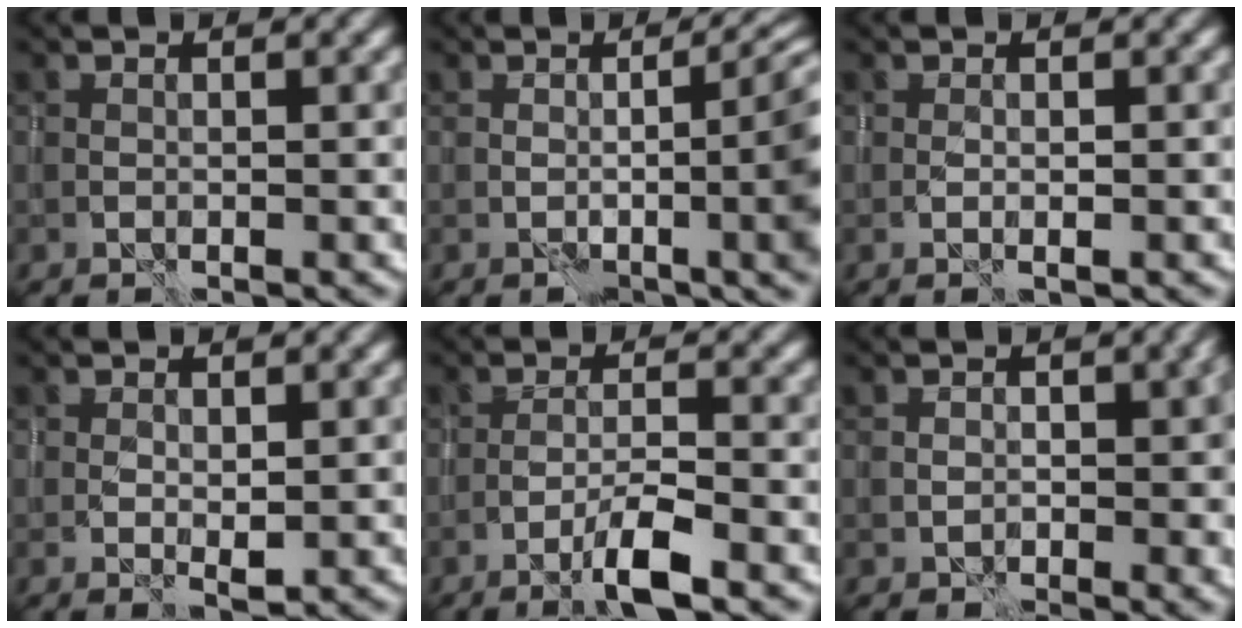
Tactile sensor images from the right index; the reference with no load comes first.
{"total": 7.7, "force": [-0.3, 2.6, 7.2], "torque": [-0.076, 0.002, 0.000]}
{"total": 0.6, "force": [-0.1, 0.2, 0.6], "torque": [-0.012, -0.002, -0.002]}
{"total": 1.2, "force": [0.2, 0.5, 1.1], "torque": [-0.023, -0.005, 0.007]}
{"total": 3.8, "force": [-2.2, 0.3, 3.0], "torque": [-0.056, 0.008, -0.049]}
{"total": 4.4, "force": [-0.7, 2.8, 3.4], "torque": [-0.048, -0.010, -0.008]}